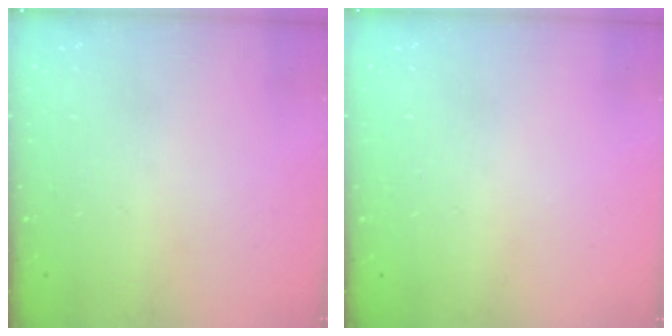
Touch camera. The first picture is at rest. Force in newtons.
{"total": 0.0}